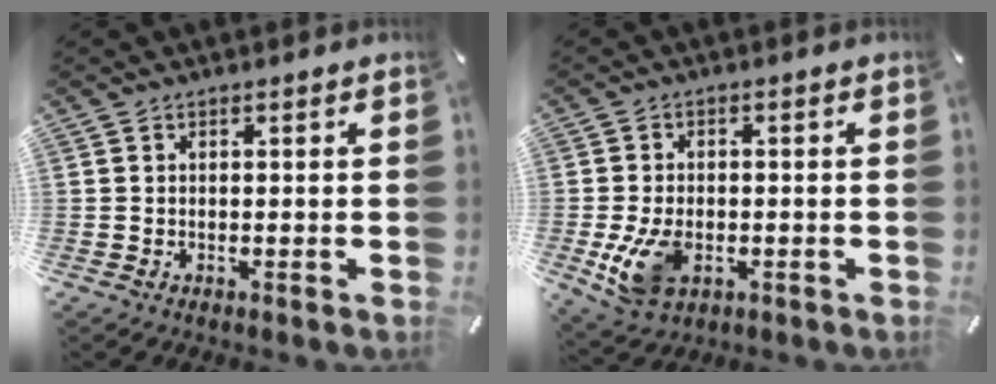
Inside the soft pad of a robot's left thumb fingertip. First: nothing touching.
{"total": 8.7, "force": [-2.2, 5.7, 6.1], "torque": [-0.135, -0.003, -0.039]}